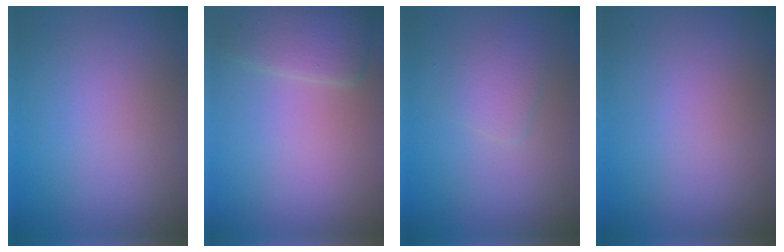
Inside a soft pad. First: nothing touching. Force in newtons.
{"total": 2.8, "press": 2.8, "slide": 0.2}
{"total": 1.8, "press": 1.8, "slide": 0.0}
{"total": 0.0}